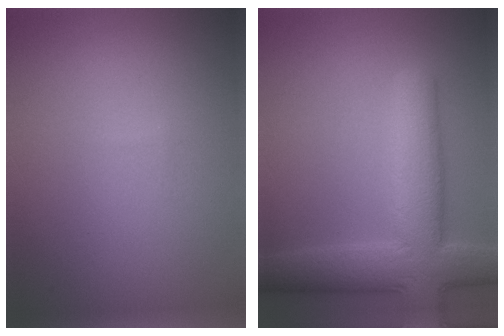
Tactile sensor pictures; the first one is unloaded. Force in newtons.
{"total": 8.4, "press": 8.4, "slide": 0.5}